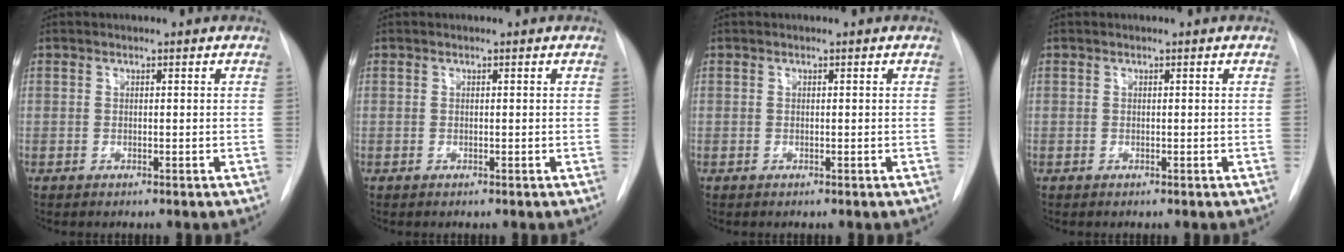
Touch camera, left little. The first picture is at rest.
{"total": 0.0}
{"total": 0.0}
{"total": 0.0}